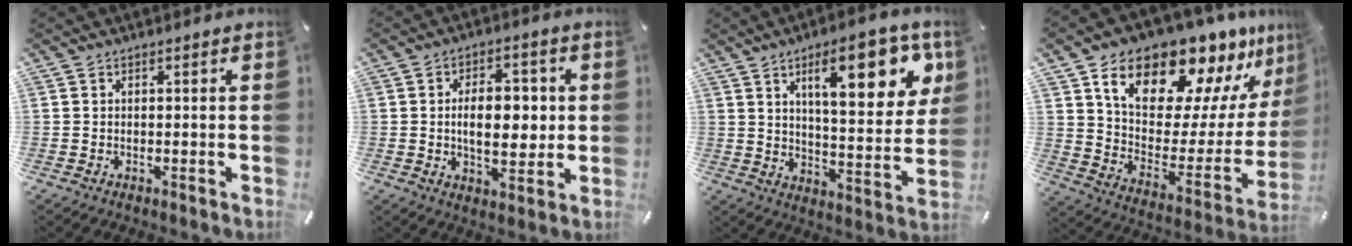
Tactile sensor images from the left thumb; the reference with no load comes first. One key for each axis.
{"total": 10.5, "fx": 0.4, "fy": 6.2, "fz": 8.5, "tx": -0.117, "ty": 0.006, "tz": 0.005}
{"total": 17.8, "fx": 8.5, "fy": 6.6, "fz": 14.2, "tx": -0.205, "ty": -0.029, "tz": 0.129}
{"total": 19.4, "fx": 14.6, "fy": 9.4, "fz": 8.6, "tx": -0.155, "ty": -0.112, "tz": 0.252}